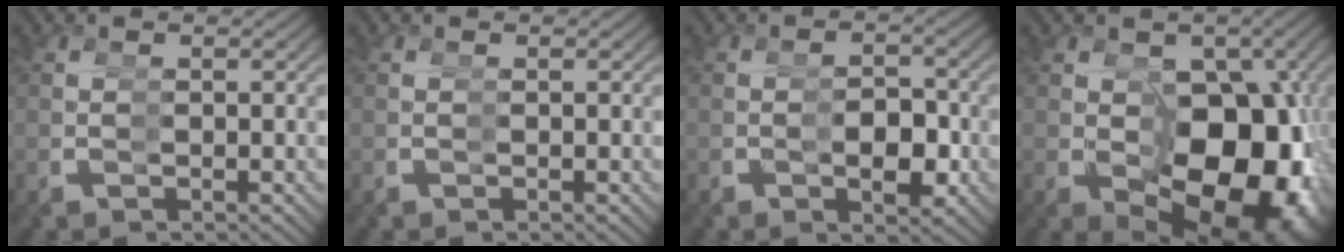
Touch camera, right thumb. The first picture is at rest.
{"total": 0.0}
{"total": 4.3, "force": [-1.0, 2.4, 3.4], "torque": [-0.046, -0.011, -0.014]}
{"total": 17.5, "force": [-2.3, 11.5, 13.0], "torque": [-0.192, -0.065, -0.009]}